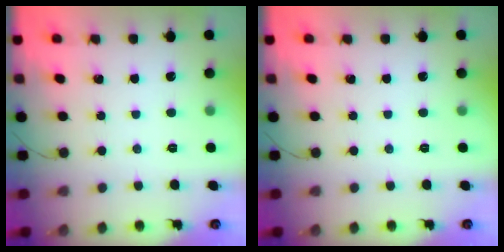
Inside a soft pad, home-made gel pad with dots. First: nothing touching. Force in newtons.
{"total": 0.0}